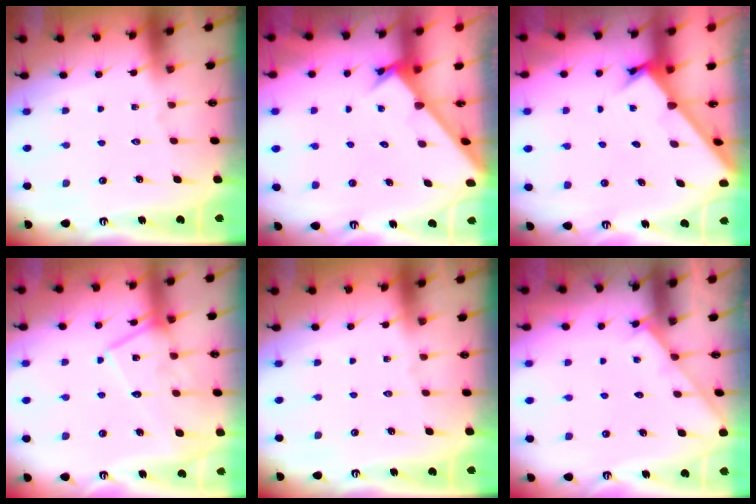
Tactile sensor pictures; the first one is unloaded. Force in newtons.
{"total": 2.6, "press": 2.6, "slide": 0.2}
{"total": 2.1, "press": 2.1, "slide": 0.2}
{"total": 15.9, "press": 15.9, "slide": 1.3}
{"total": 0.0}
{"total": 2.9, "press": 2.9, "slide": 0.4}